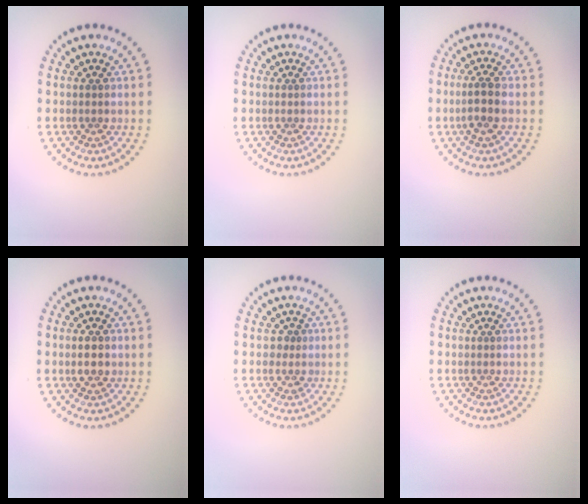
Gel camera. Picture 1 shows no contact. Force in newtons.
{"total": 0.0}
{"total": 2.2, "press": 2.1, "slide": 0.9}
{"total": 1.4, "press": 1.4, "slide": 0.2}
{"total": 1.0, "press": 0.8, "slide": 0.6}
{"total": 0.0}